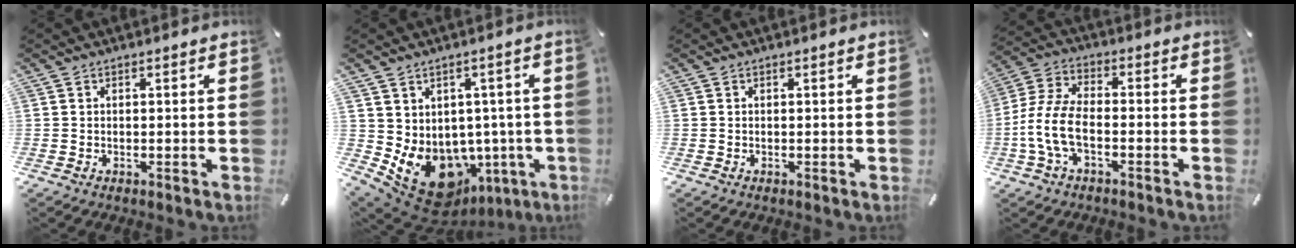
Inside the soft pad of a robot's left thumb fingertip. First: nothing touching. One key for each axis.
{"total": 12.8, "fx": -4.4, "fy": 9.9, "fz": 6.9, "tx": -0.101, "ty": -0.012, "tz": -0.060}
{"total": 0.0}
{"total": 9.6, "fx": -3.4, "fy": 4.8, "fz": 7.7, "tx": -0.175, "ty": -0.001, "tz": -0.064}